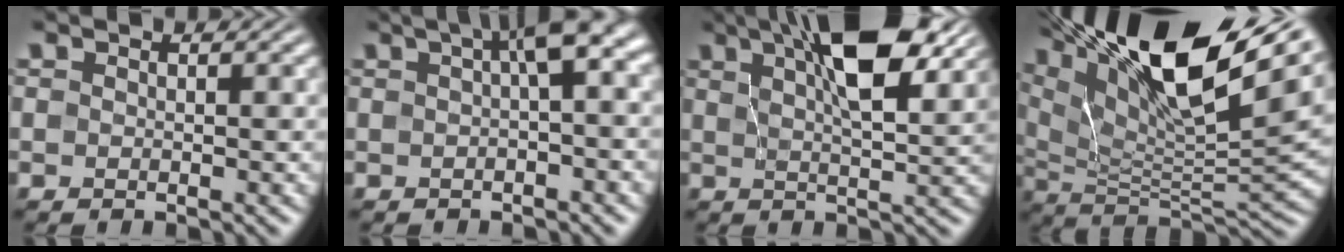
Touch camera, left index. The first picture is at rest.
{"total": 4.7, "force": [1.2, 0.9, 4.5], "torque": [-0.053, 0.025, 0.011]}
{"total": 10.4, "force": [5.2, 3.0, 8.5], "torque": [-0.124, 0.024, 0.071]}
{"total": 17.2, "force": [10.6, 4.9, 12.7], "torque": [-0.243, 0.030, 0.189]}